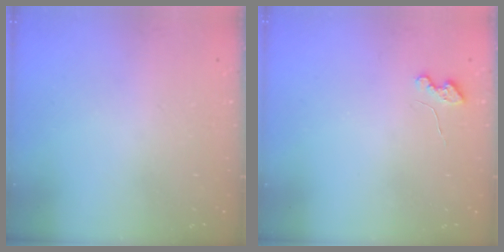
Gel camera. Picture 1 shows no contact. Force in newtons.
{"total": 3.6, "press": 3.5, "slide": 0.4}